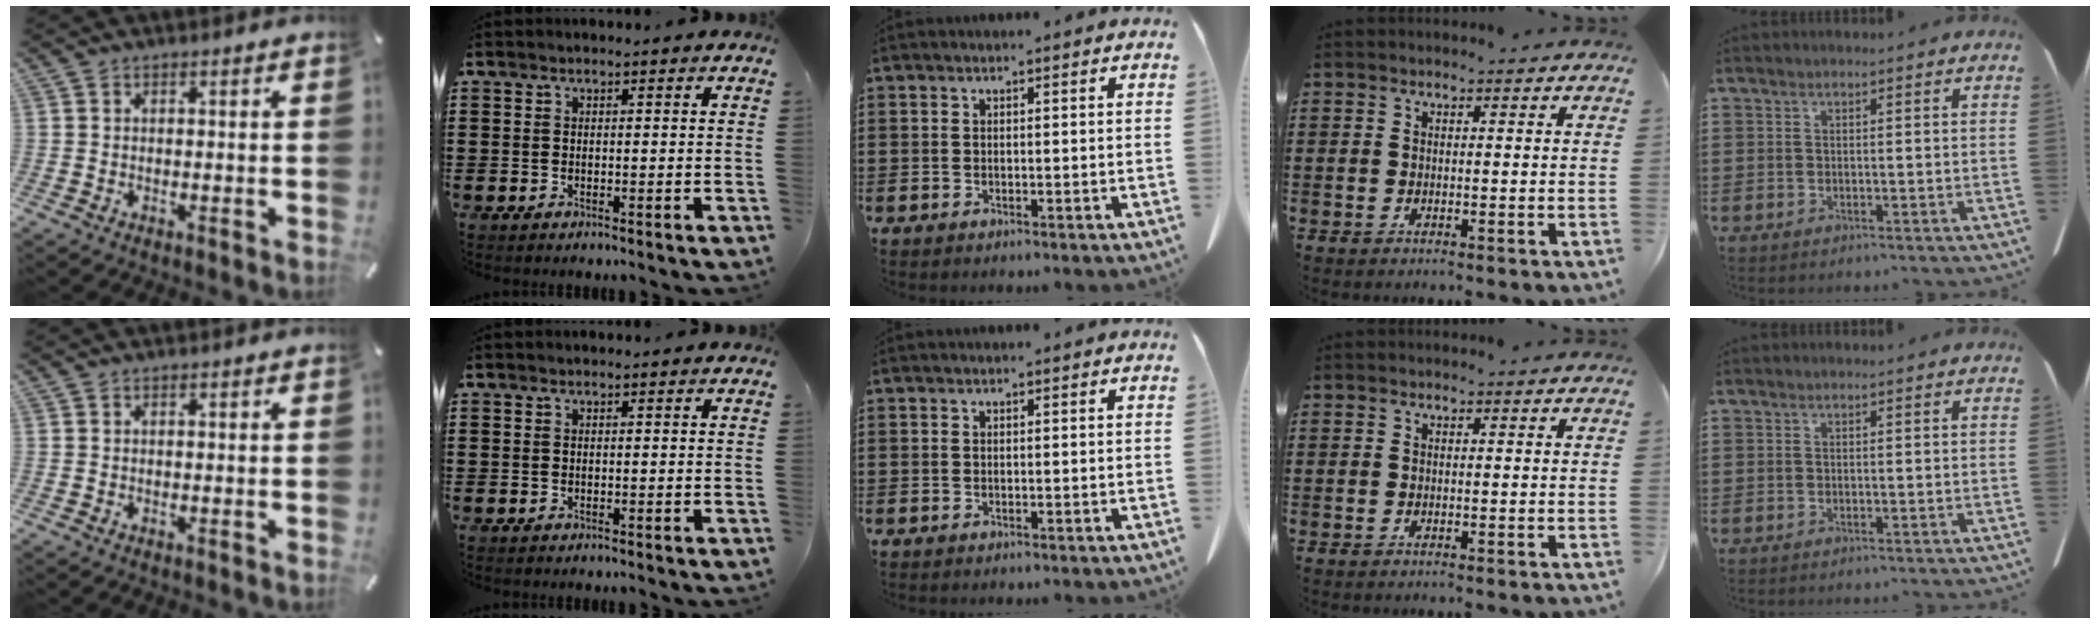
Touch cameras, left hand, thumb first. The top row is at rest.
{}